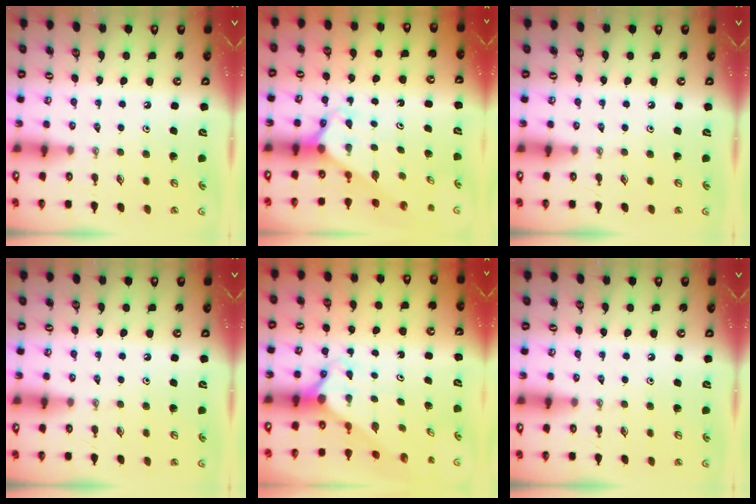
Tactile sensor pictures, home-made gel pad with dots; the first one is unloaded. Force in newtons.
{"total": 2.4, "press": 2.4, "slide": 0.2}
{"total": 0.0}
{"total": 0.0}
{"total": 2.2, "press": 2.2, "slide": 0.1}
{"total": 0.0}